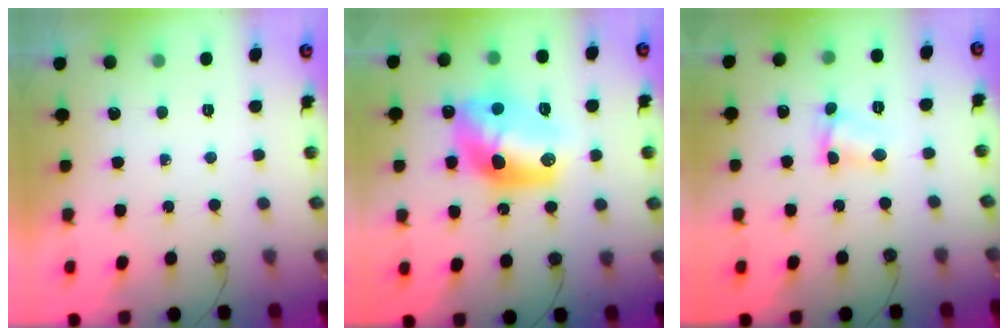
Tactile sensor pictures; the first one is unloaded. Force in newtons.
{"total": 15.9, "press": 15.9, "slide": 1.2}
{"total": 3.7, "press": 3.7, "slide": 0.4}